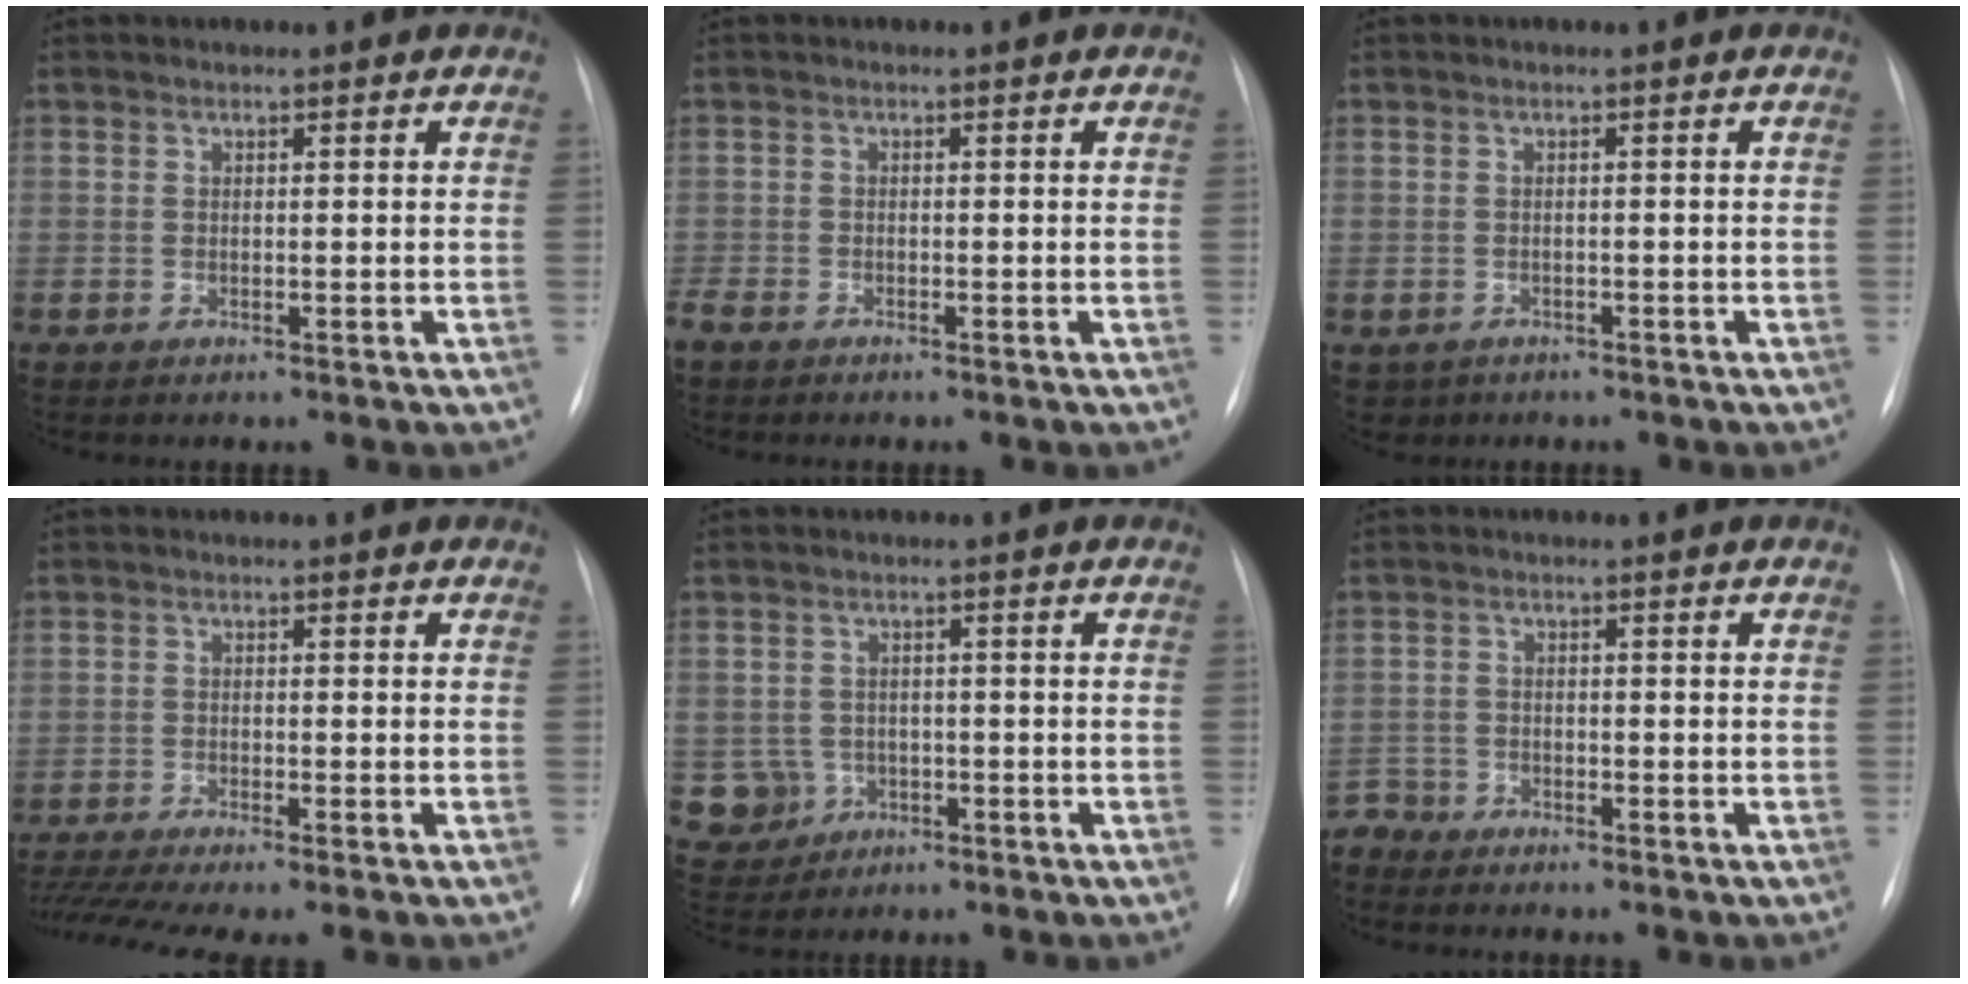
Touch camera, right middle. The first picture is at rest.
{"total": 2.8, "force": [-2.3, 1.1, 1.1], "torque": [-0.025, -0.004, -0.042]}
{"total": 2.9, "force": [-2.0, 2.2, 0.2], "torque": [-0.002, 0.004, -0.027]}
{"total": 8.4, "force": [-7.0, -0.1, 4.6], "torque": [-0.079, -0.009, -0.115]}
{"total": 4.5, "force": [-1.3, 4.3, 0.1], "torque": [0.003, 0.009, -0.017]}
{"total": 3.1, "force": [-2.9, 0.8, -1.0], "torque": [0.021, -0.005, -0.057]}